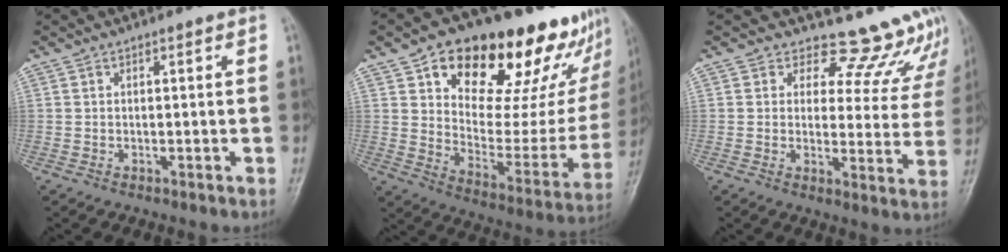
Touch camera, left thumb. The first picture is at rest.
{"total": 29.4, "force": [18.9, 14.1, 17.6], "torque": [-0.208, -0.063, 0.271]}
{"total": 12.9, "force": [12.1, 4.5, 0.8], "torque": [0.041, -0.108, 0.122]}